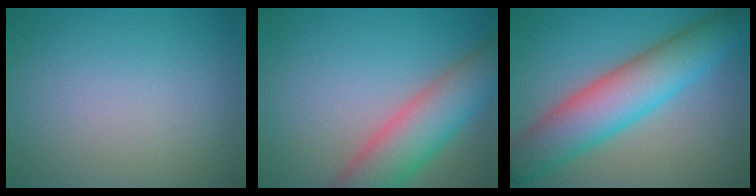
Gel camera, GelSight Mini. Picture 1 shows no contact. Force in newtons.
{"total": 7.3, "press": 7.3, "slide": 0.4}
{"total": 9.0, "press": 9.0, "slide": 0.3}